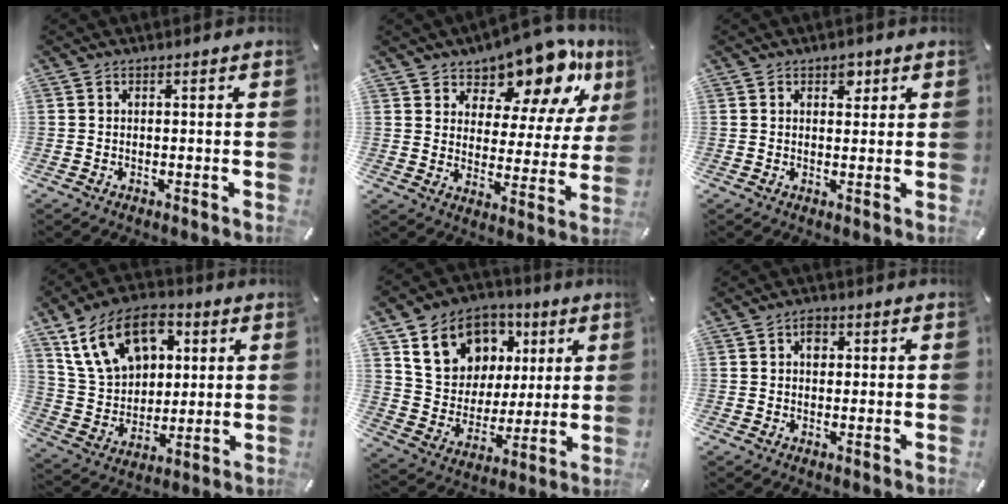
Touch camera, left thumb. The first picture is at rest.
{"total": 14.0, "force": [12.3, 5.2, 4.1], "torque": [-0.077, -0.107, 0.213]}
{"total": 2.7, "force": [1.5, 1.8, 1.3], "torque": [-0.005, -0.006, 0.022]}
{"total": 16.5, "force": [7.4, 11.7, 9.1], "torque": [-0.182, -0.013, 0.141]}
{"total": 15.7, "force": [6.8, 13.0, 5.6], "torque": [-0.100, -0.023, 0.136]}
{"total": 2.4, "force": [0.6, 1.8, 1.5], "torque": [-0.015, 0.002, 0.005]}